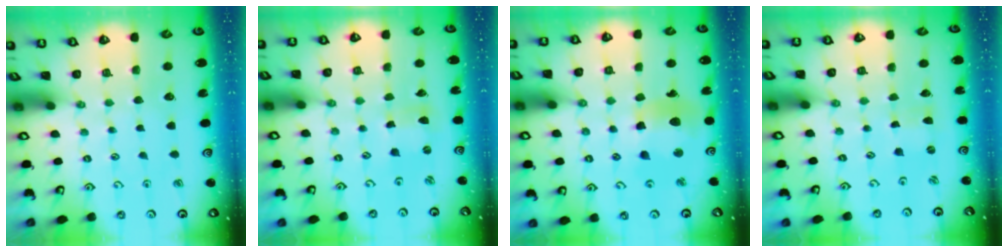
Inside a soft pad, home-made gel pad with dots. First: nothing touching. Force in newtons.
{"total": 2.0, "press": 2.0, "slide": 0.1}
{"total": 12.6, "press": 12.5, "slide": 1.8}
{"total": 0.0}